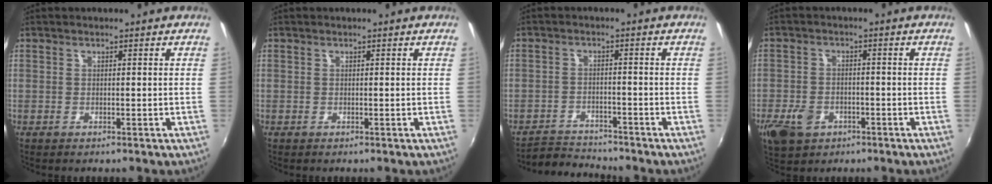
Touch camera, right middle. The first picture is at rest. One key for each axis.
{"total": 0.0}
{"total": 5.4, "fx": -5.4, "fy": 0.8, "fz": -0.1, "tx": -0.020, "ty": 0.005, "tz": -0.099}
{"total": 8.4, "fx": -4.3, "fy": 5.8, "fz": 4.2, "tx": -0.115, "ty": -0.008, "tz": -0.073}